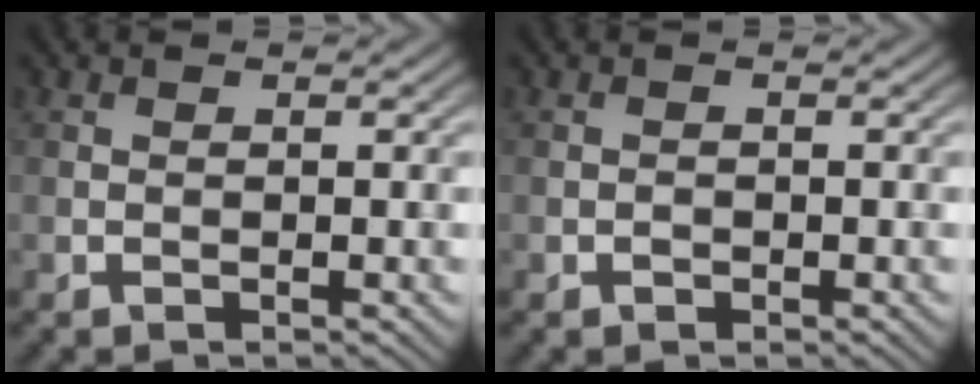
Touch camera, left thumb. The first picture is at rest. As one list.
[{"total": 0.8, "force": [-0.4, 0.6, 0.3], "torque": [-0.004, -0.001, -0.008]}]